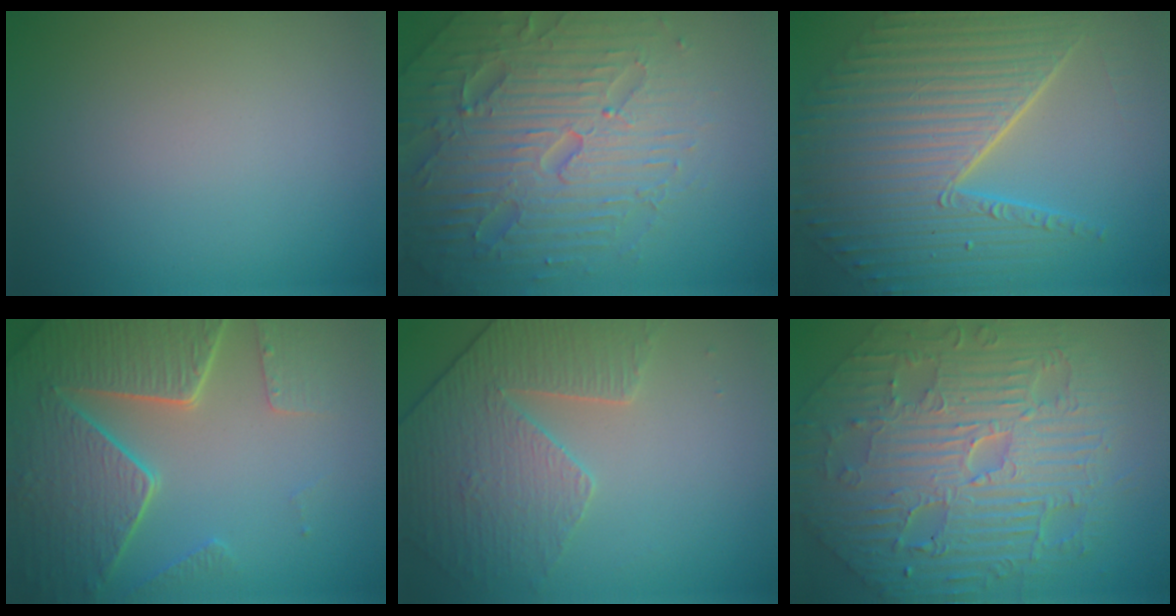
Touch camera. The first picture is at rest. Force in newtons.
{"total": 7.4, "press": 7.3, "slide": 1.6}
{"total": 11.2, "press": 7.4, "slide": 8.5}
{"total": 8.4, "press": 6.0, "slide": 5.8}
{"total": 4.0, "press": 3.7, "slide": 1.5}
{"total": 11.5, "press": 7.9, "slide": 8.4}